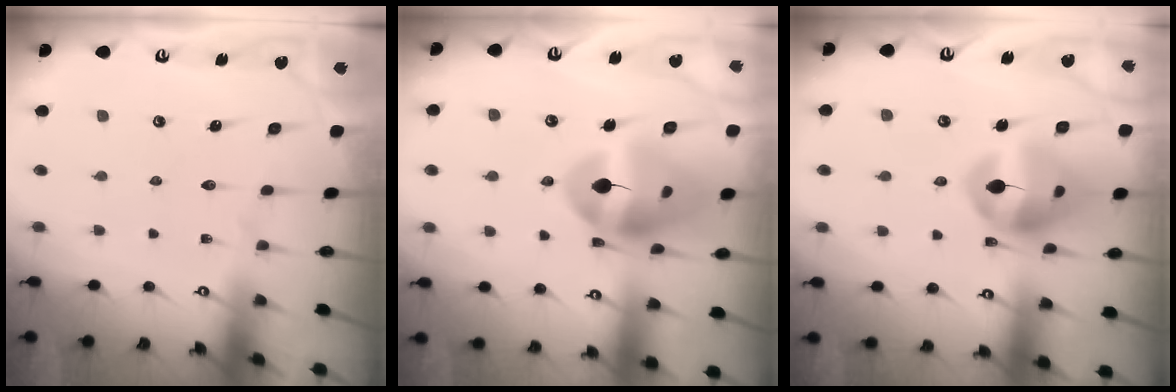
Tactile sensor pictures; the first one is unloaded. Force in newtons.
{"total": 17.0, "press": 16.8, "slide": 2.1}
{"total": 14.5, "press": 14.4, "slide": 1.8}